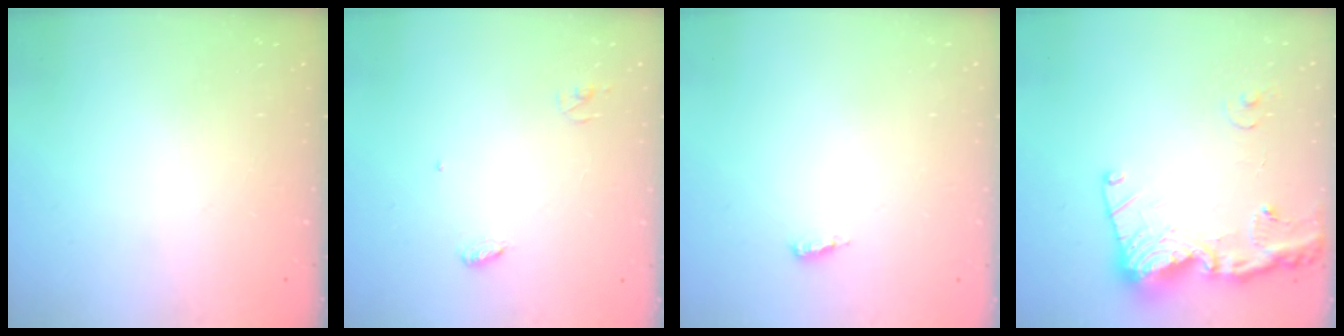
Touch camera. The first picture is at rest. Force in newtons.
{"total": 3.8, "press": 3.7, "slide": 0.4}
{"total": 2.7, "press": 2.5, "slide": 1.0}
{"total": 17.6, "press": 17.5, "slide": 2.0}